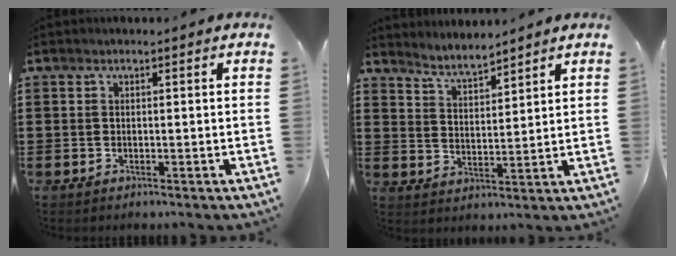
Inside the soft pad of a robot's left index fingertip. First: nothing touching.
{"total": 4.0, "force": [3.9, 0.0, 0.5], "torque": [-0.025, -0.018, 0.068]}